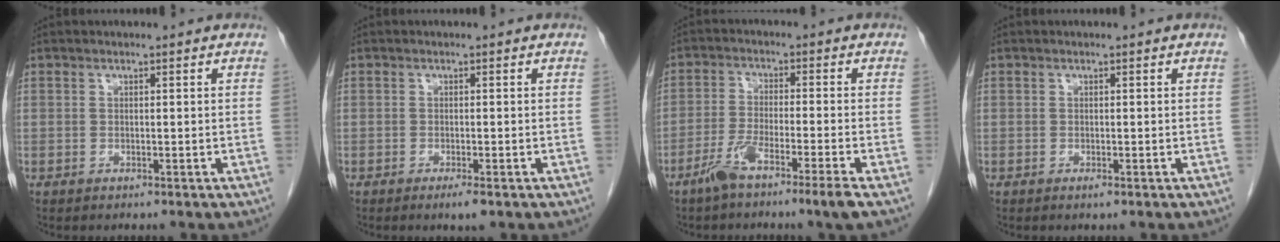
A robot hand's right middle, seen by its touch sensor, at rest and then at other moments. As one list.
[{"total": 1.9, "force": [-1.1, 0.2, 1.5], "torque": [-0.024, -0.004, -0.016]}, {"total": 6.8, "force": [-4.5, -0.6, 5.1], "torque": [-0.094, -0.011, -0.088]}, {"total": 0.5, "force": [-0.3, 0.1, 0.4], "torque": [-0.007, -0.001, -0.004]}]